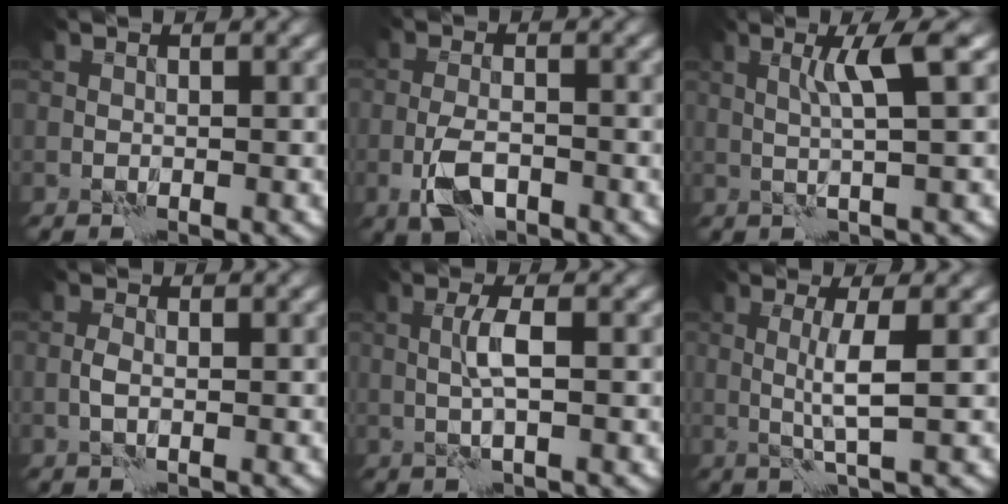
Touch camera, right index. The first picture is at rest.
{"total": 3.8, "force": [-2.0, 1.6, 2.8], "torque": [-0.056, 0.001, -0.043]}
{"total": 3.6, "force": [1.0, 0.2, 3.4], "torque": [-0.057, 0.006, 0.018]}
{"total": 1.1, "force": [-0.3, 0.5, 0.9], "torque": [-0.024, 0.004, -0.008]}
{"total": 2.3, "force": [0.1, 0.3, 2.3], "torque": [-0.048, 0.008, 0.002]}
{"total": 3.1, "force": [0.3, 0.3, 3.1], "torque": [-0.059, 0.002, 0.005]}